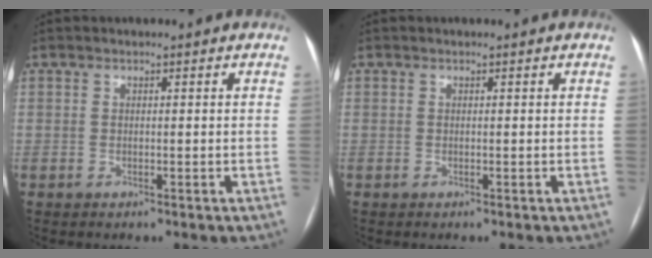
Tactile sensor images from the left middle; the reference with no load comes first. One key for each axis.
{"total": 0.0}